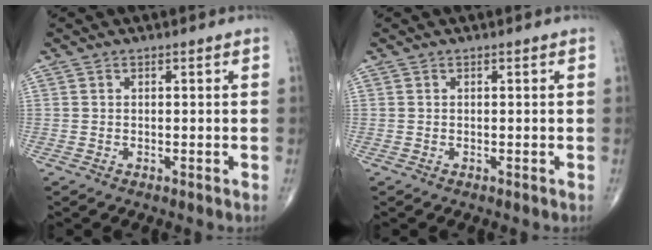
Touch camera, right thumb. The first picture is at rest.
{"total": 0.0}